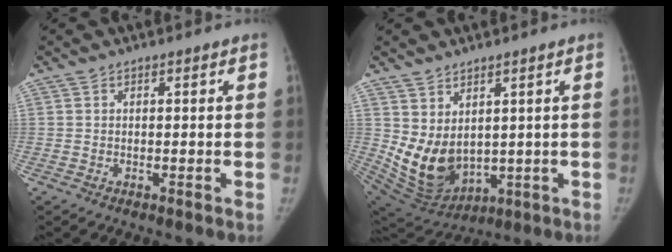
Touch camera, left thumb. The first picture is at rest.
{"total": 11.5, "force": [2.0, 7.8, 8.2], "torque": [-0.134, -0.030, 0.069]}